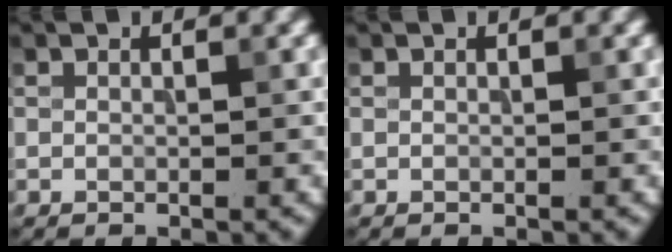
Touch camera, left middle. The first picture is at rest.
{"total": 0.0}